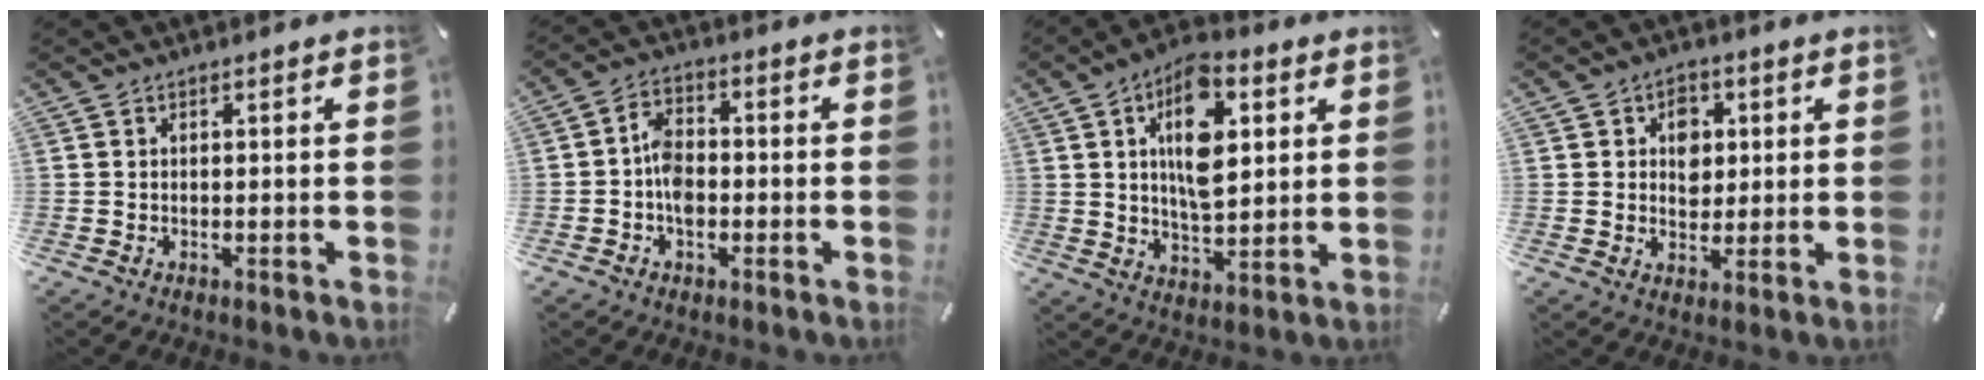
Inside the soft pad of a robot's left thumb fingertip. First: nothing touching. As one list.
[{"total": 6.0, "force": [-1.5, 4.2, 4.0], "torque": [-0.075, 0.015, -0.027]}, {"total": 14.2, "force": [4.7, 8.0, 10.8], "torque": [-0.178, -0.009, 0.077]}, {"total": 6.3, "force": [1.3, 5.2, 3.4], "torque": [-0.027, -0.006, 0.014]}]